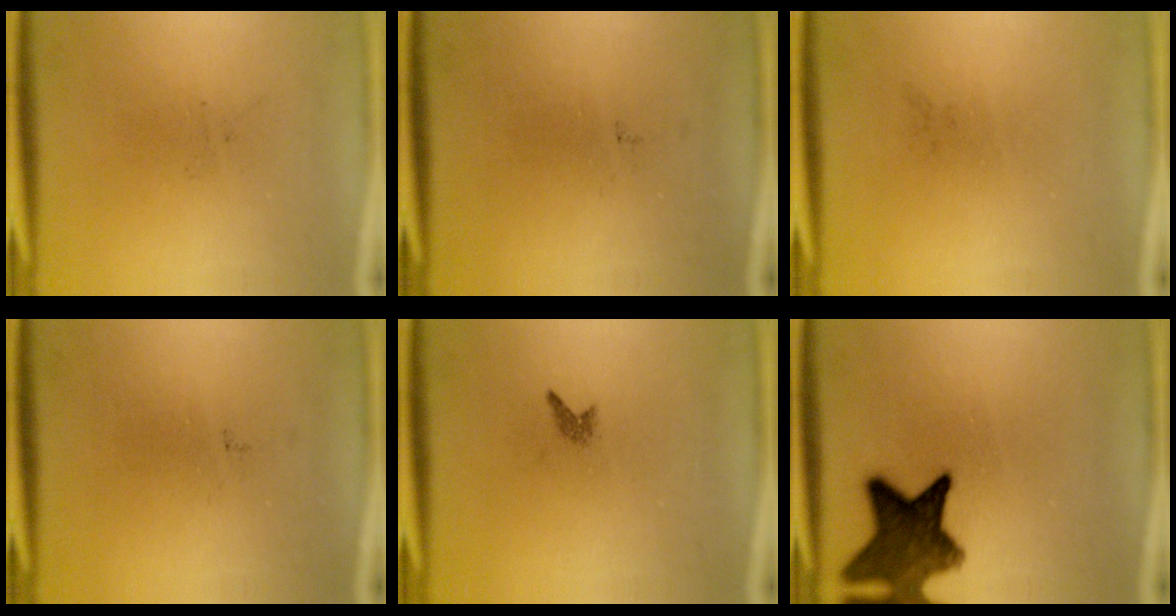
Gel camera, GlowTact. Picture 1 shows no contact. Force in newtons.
{"total": 0.0}
{"total": 0.0}
{"total": 0.0}
{"total": 0.7}
{"total": 11.6}